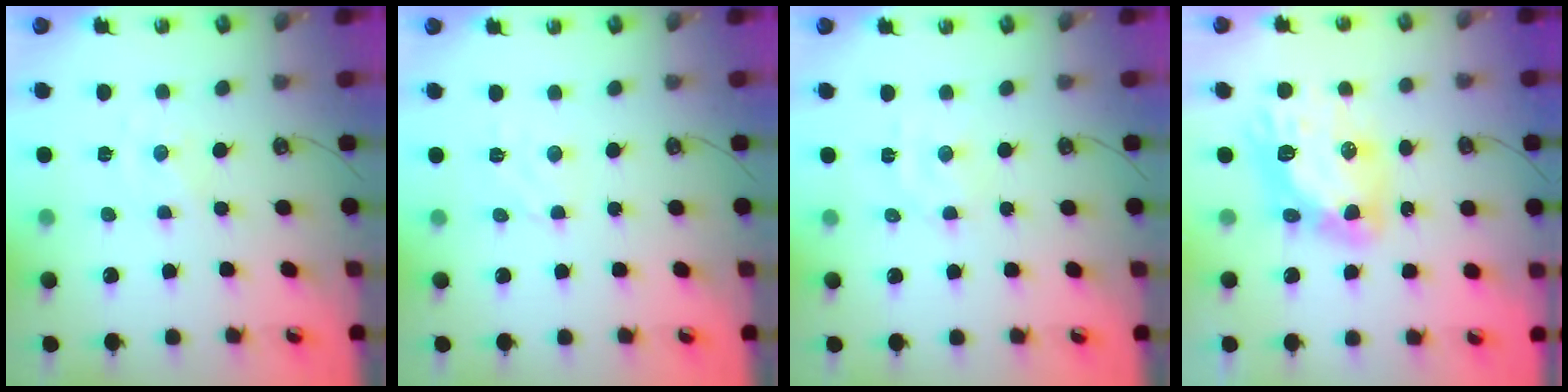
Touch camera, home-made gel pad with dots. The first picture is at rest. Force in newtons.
{"total": 2.8, "press": 2.7, "slide": 0.4}
{"total": 3.0, "press": 3.0, "slide": 0.3}
{"total": 13.3, "press": 13.3, "slide": 0.9}